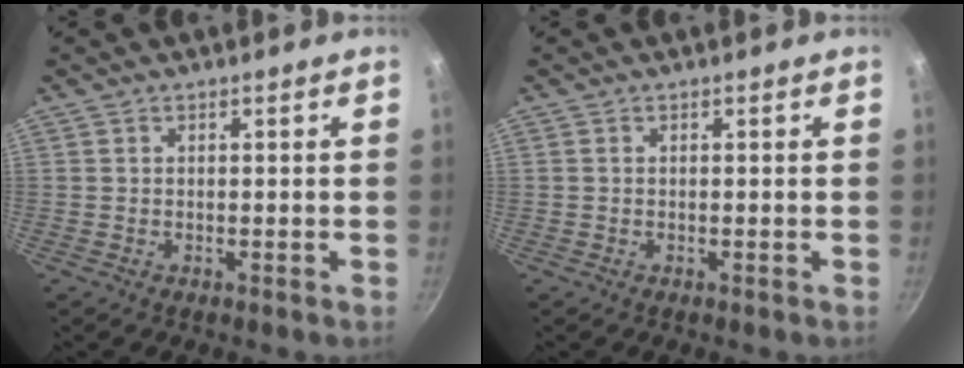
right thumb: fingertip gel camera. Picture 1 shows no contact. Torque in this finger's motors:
{"motor_torque": [0.48, -0.24, -0.54, 0.50, 0.01]}